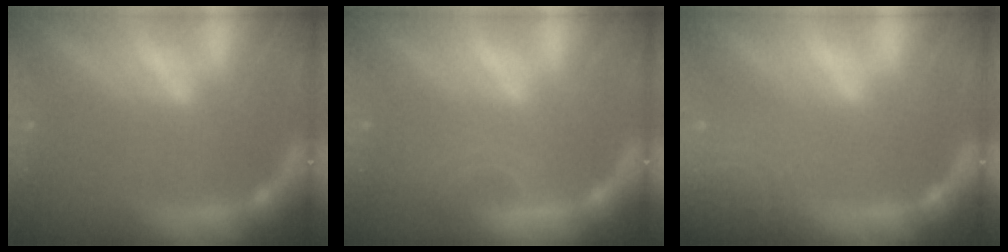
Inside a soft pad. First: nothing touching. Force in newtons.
{"total": 2.4}
{"total": 9.5}